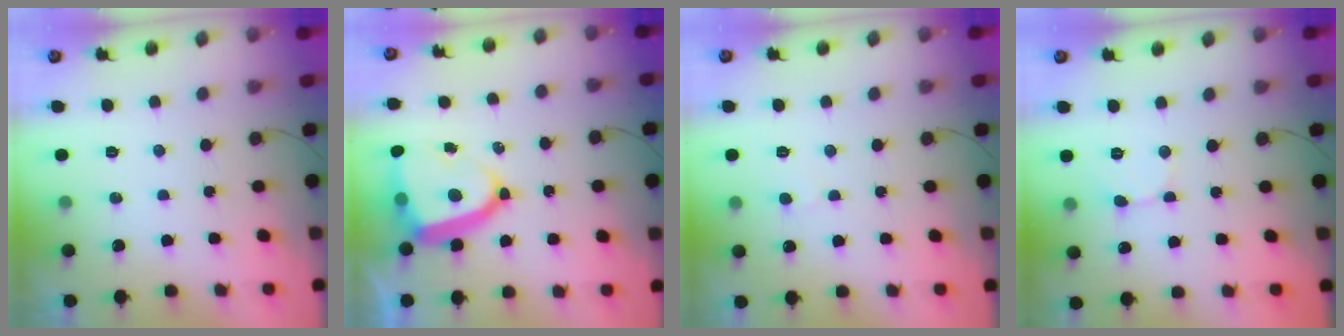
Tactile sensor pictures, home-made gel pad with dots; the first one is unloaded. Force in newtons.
{"total": 13.4, "press": 13.3, "slide": 1.6}
{"total": 2.8, "press": 2.8, "slide": 0.2}
{"total": 2.5, "press": 2.5, "slide": 0.3}